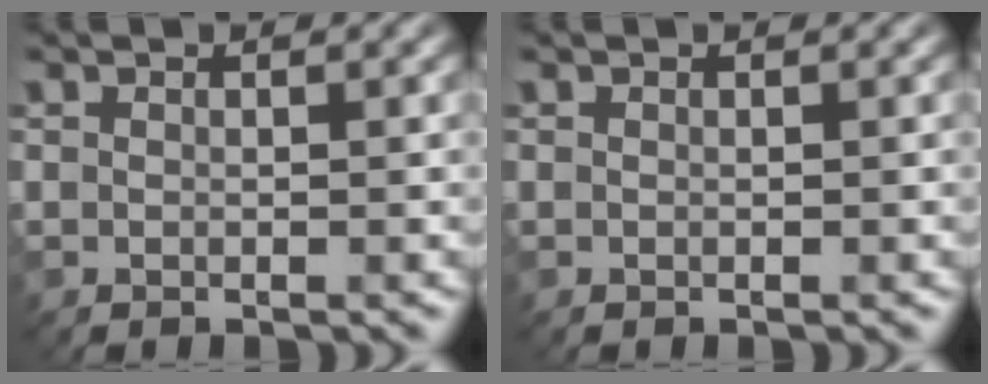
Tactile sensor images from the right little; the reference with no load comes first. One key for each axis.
{"total": 0.0}